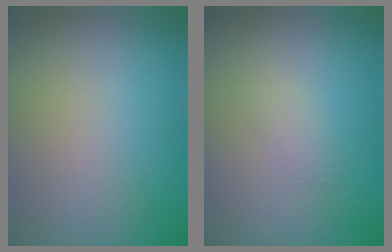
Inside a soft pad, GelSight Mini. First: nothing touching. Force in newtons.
{"total": 1.1, "press": 1.1, "slide": 0.0}